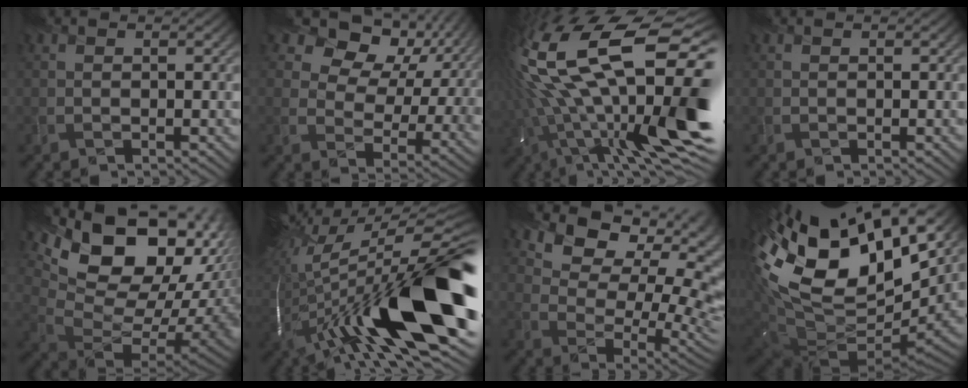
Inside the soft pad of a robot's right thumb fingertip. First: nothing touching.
{"total": 14.2, "force": [7.5, 9.1, 7.8], "torque": [-0.159, 0.018, 0.112]}
{"total": 21.8, "force": [1.7, 9.5, 19.5], "torque": [-0.379, -0.018, 0.040]}
{"total": 0.0}
{"total": 20.9, "force": [8.6, 12.5, 14.3], "torque": [-0.245, 0.018, 0.180]}
{"total": 20.6, "force": [-3.5, 7.6, 18.8], "torque": [-0.338, -0.024, -0.050]}
{"total": 12.5, "force": [6.5, 7.2, 7.9], "torque": [-0.128, 0.009, 0.106]}
{"total": 19.1, "force": [6.6, 11.5, 13.7], "torque": [-0.294, -0.031, 0.159]}